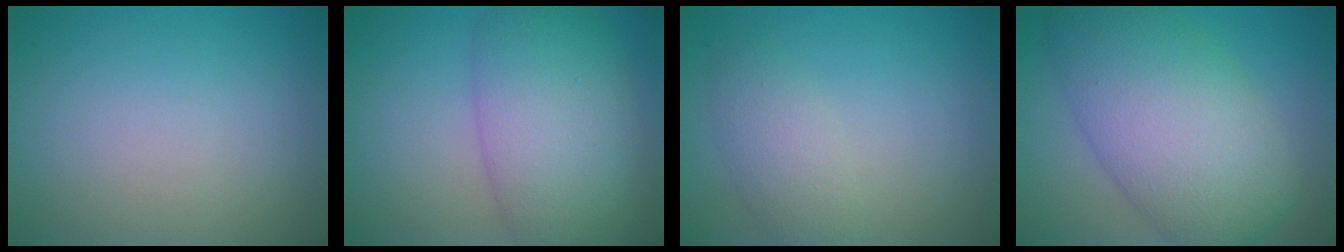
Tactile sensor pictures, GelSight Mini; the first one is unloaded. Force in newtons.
{"total": 9.1, "press": 9.1, "slide": 0.3}
{"total": 2.7, "press": 2.7, "slide": 0.1}
{"total": 10.8, "press": 10.8, "slide": 0.3}